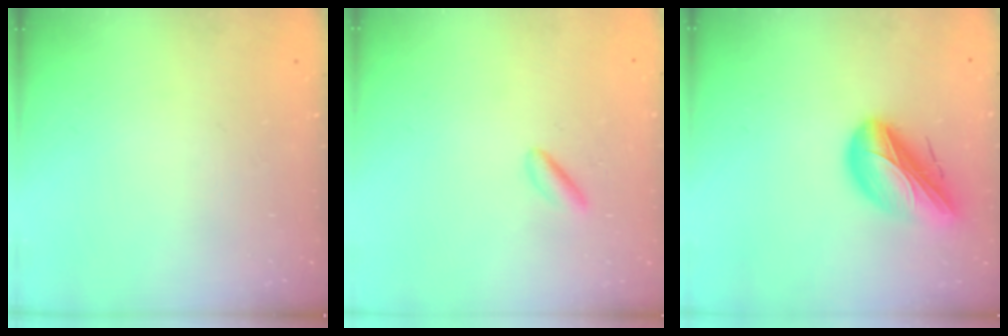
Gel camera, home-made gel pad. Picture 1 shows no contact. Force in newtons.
{"total": 1.5, "press": 1.3, "slide": 0.7}
{"total": 15.7, "press": 15.1, "slide": 4.1}